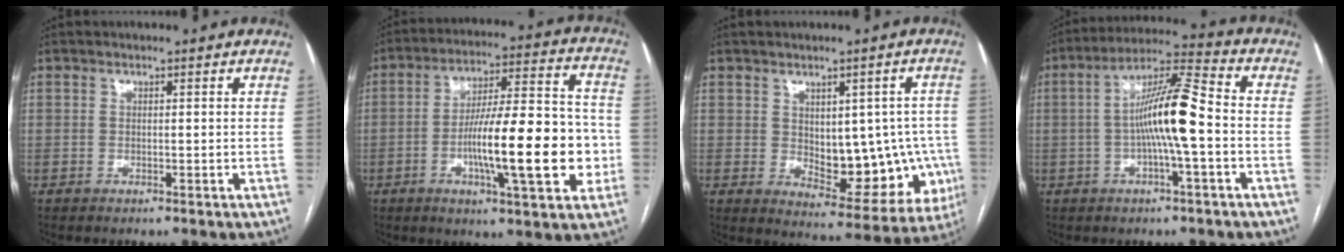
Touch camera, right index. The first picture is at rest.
{"total": 18.0, "force": [-3.9, 3.3, 17.3], "torque": [-0.276, 0.015, -0.058]}
{"total": 13.4, "force": [-0.7, 6.9, 11.5], "torque": [-0.138, 0.009, 0.016]}
{"total": 11.0, "force": [-1.3, 0.7, 10.9], "torque": [-0.198, 0.020, -0.030]}